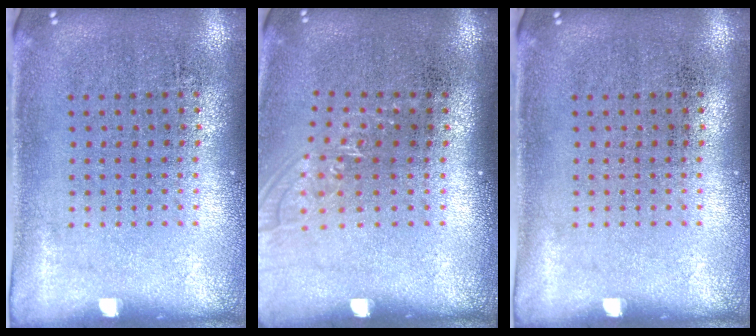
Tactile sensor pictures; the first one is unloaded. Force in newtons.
{"total": 1.1, "press": 0.9, "slide": 0.6}
{"total": 0.0}